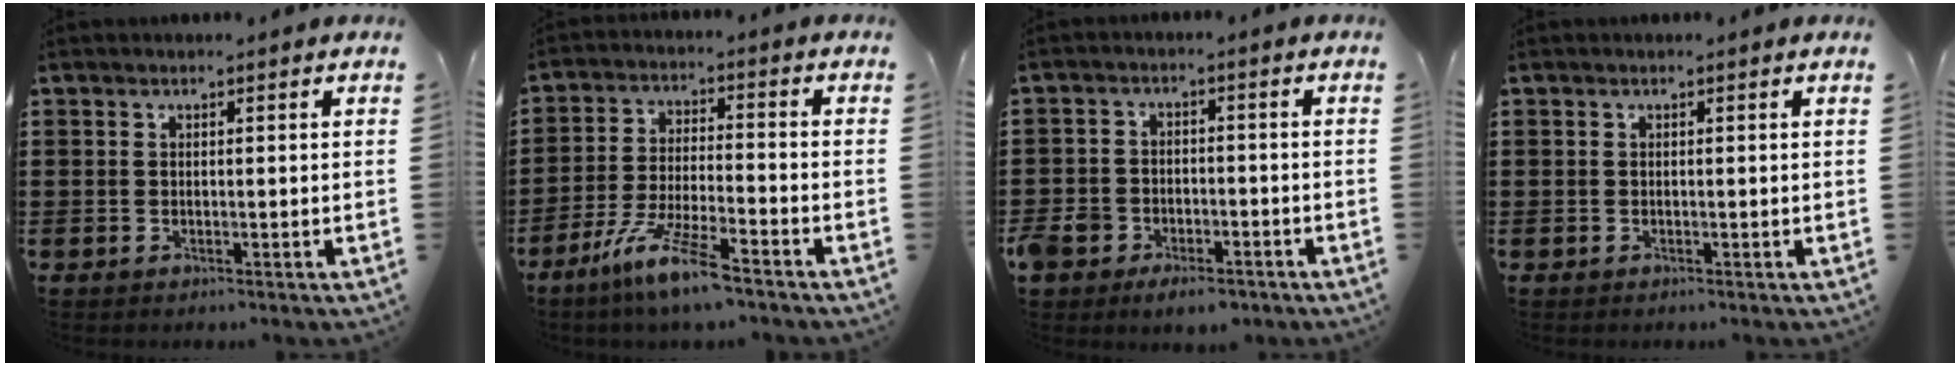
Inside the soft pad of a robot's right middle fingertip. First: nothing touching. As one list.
[{"total": 9.1, "force": [-6.8, 0.3, 6.0], "torque": [-0.132, -0.014, -0.135]}, {"total": 4.5, "force": [-3.6, 2.2, 1.5], "torque": [-0.047, 0.004, -0.076]}, {"total": 0.0}]